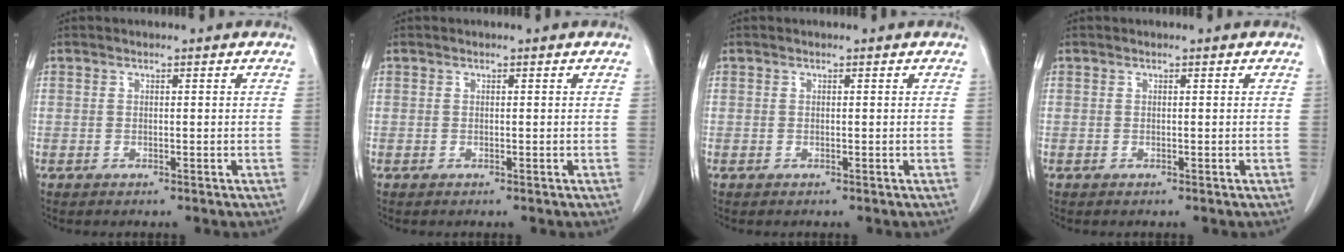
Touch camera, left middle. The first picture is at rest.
{"total": 0.0}
{"total": 0.0}
{"total": 0.0}